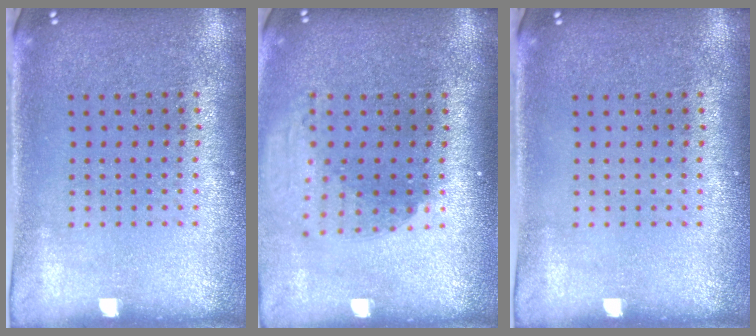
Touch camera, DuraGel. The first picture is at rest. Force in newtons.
{"total": 2.0, "press": 1.5, "slide": 1.3}
{"total": 0.0}